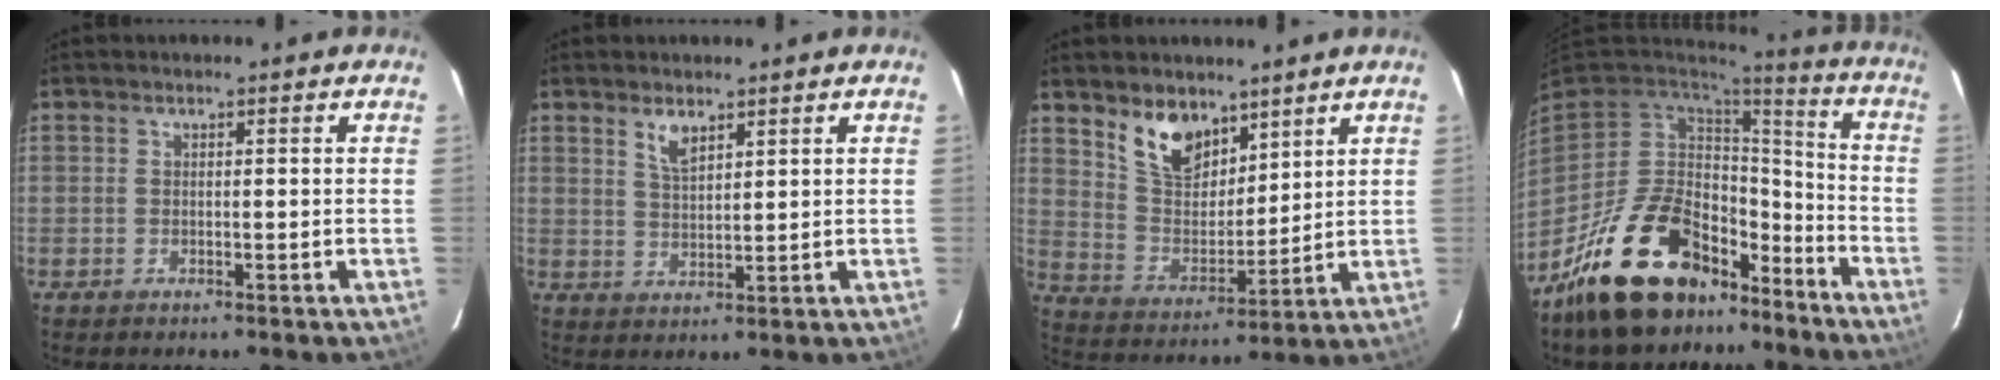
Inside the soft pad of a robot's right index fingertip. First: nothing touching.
{"total": 3.8, "force": [2.6, 1.4, 2.4], "torque": [-0.044, -0.002, 0.050]}
{"total": 10.9, "force": [7.4, 5.9, 5.4], "torque": [-0.101, 0.004, 0.149]}
{"total": 22.2, "force": [-15.0, 11.6, 11.5], "torque": [-0.229, 0.013, -0.224]}